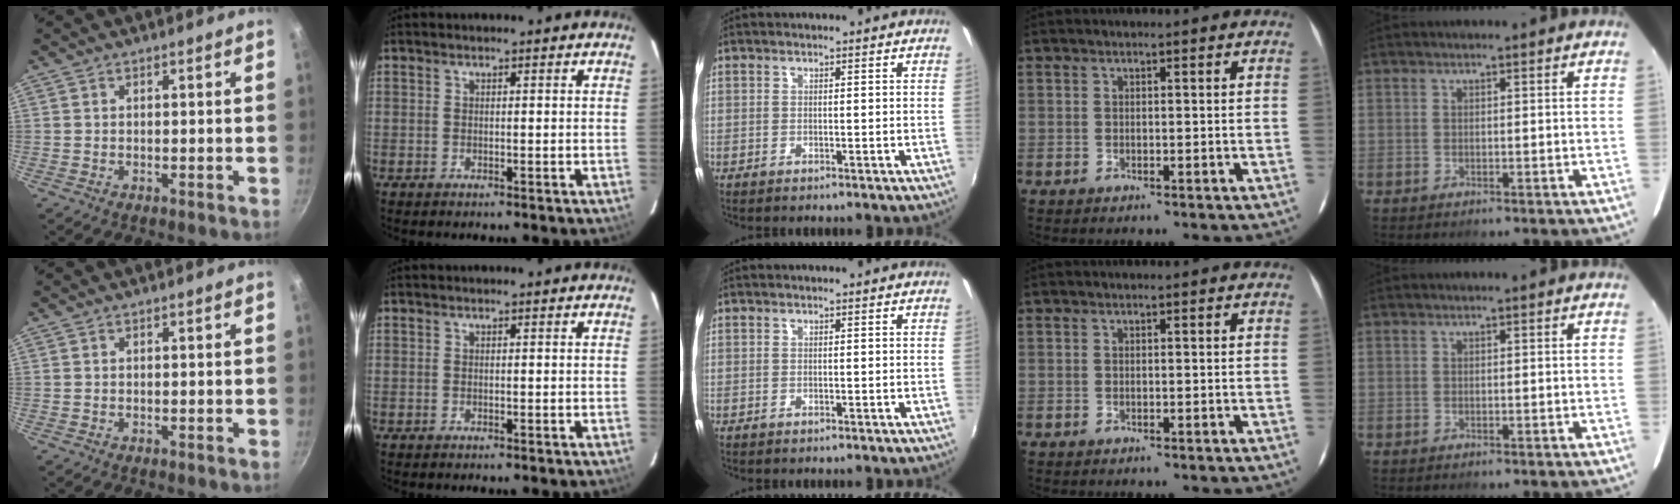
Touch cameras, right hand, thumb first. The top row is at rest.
{}